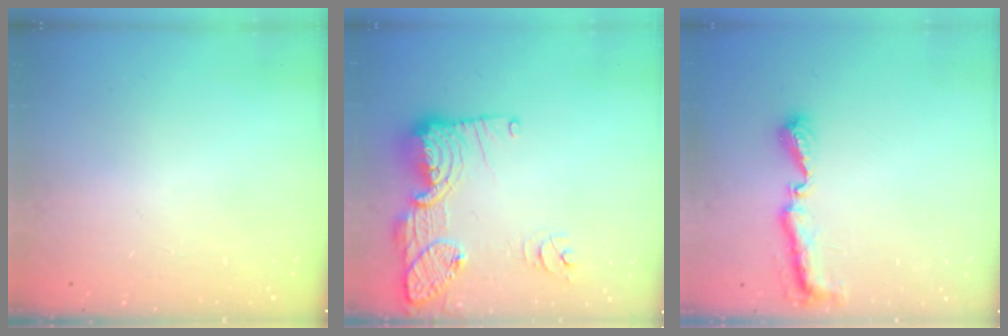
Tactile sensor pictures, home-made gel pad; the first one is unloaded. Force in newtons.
{"total": 17.6, "press": 17.3, "slide": 3.3}
{"total": 8.1, "press": 8.1, "slide": 0.5}